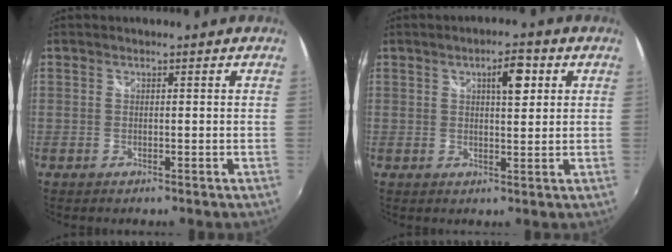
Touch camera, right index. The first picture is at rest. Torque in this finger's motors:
{"motor_torque": [0.56, 0.22, 0.17, 0.05]}